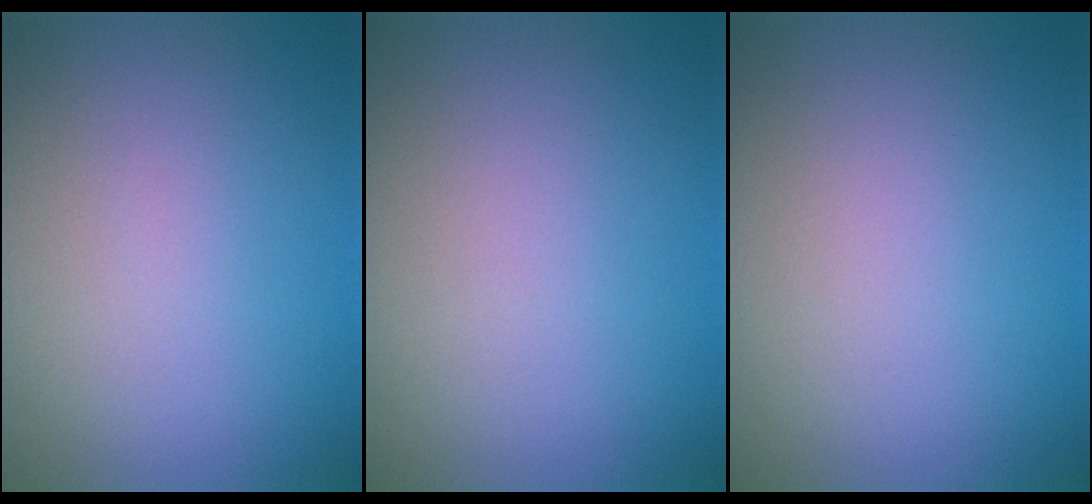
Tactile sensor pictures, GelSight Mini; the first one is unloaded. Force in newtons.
{"total": 0.0}
{"total": 0.0}